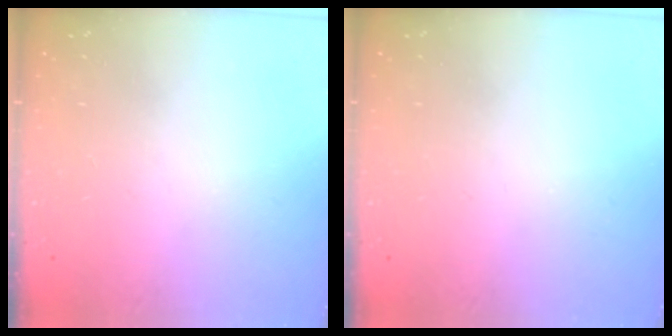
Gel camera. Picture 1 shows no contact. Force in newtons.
{"total": 0.0}